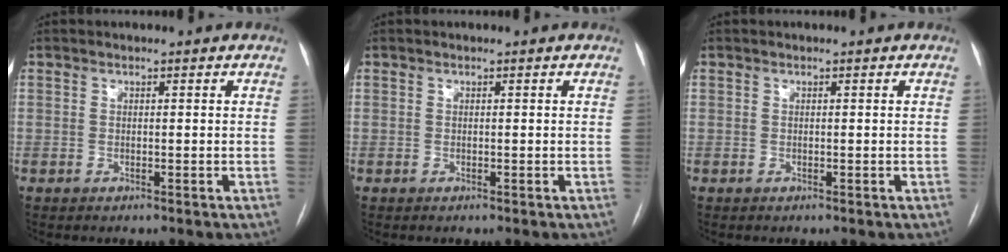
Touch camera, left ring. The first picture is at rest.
{"total": 0.0}
{"total": 0.0}